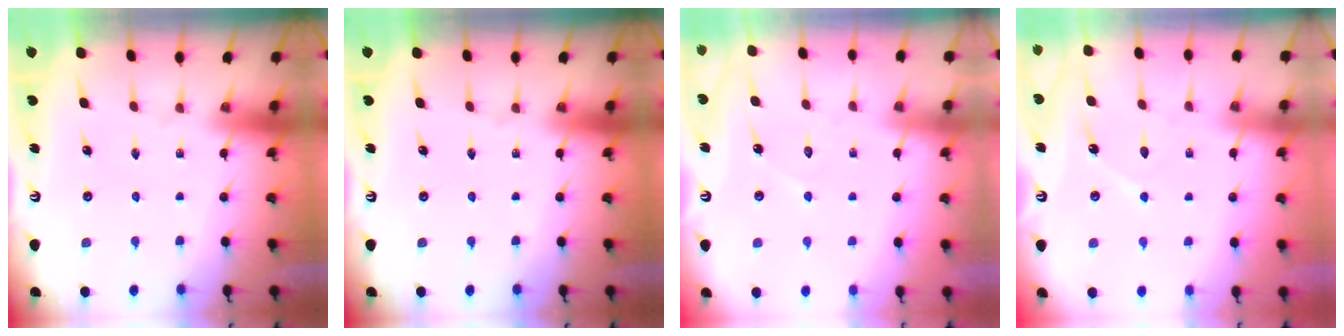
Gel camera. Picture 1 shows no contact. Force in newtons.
{"total": 0.0}
{"total": 4.8, "press": 4.7, "slide": 0.4}
{"total": 5.0, "press": 5.0, "slide": 0.6}